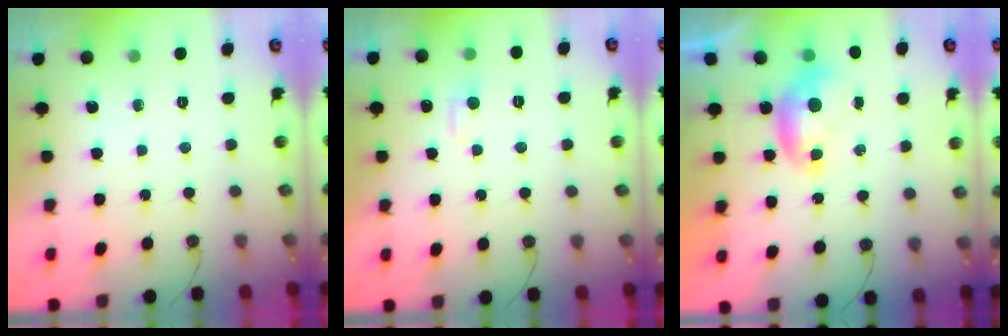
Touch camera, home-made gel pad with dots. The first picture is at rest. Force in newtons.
{"total": 2.8, "press": 2.7, "slide": 0.5}
{"total": 0.0}